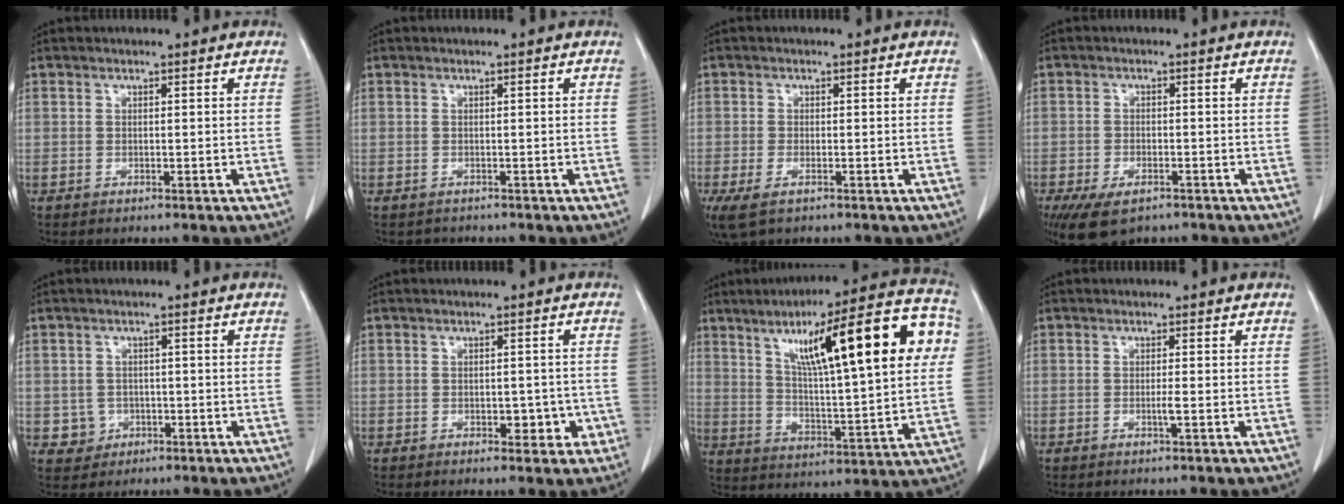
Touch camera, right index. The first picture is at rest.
{"total": 1.2, "force": [-1.0, 0.7, -0.1], "torque": [-0.001, -0.001, -0.015]}
{"total": 4.8, "force": [-2.6, 1.9, 3.5], "torque": [-0.074, -0.012, -0.041]}
{"total": 7.7, "force": [-5.0, 3.8, 4.4], "torque": [-0.077, -0.008, -0.079]}
{"total": 3.5, "force": [-0.9, 3.4, 0.0], "torque": [0.012, 0.012, -0.008]}
{"total": 3.3, "force": [-1.1, 2.1, 2.4], "torque": [-0.017, 0.009, -0.007]}
{"total": 24.2, "force": [7.9, 3.3, 22.6], "torque": [-0.331, 0.038, 0.115]}
{"total": 1.0, "force": [-0.3, -0.2, 0.9], "torque": [-0.019, 0.000, -0.004]}